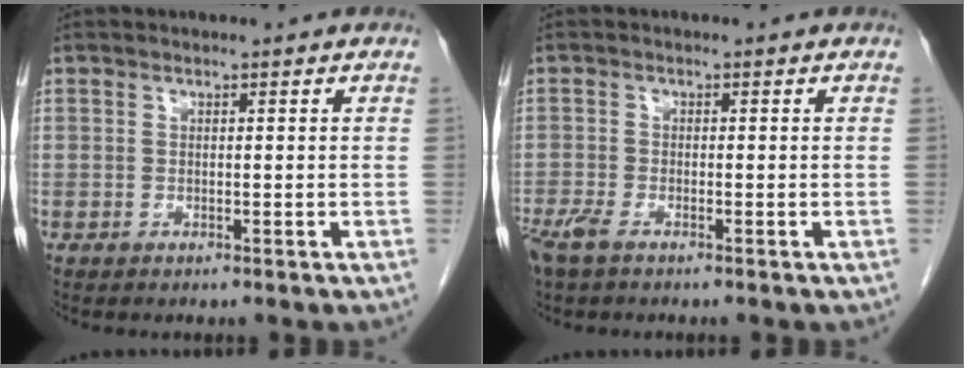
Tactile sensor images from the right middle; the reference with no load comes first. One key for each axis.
{"total": 3.2, "fx": -2.3, "fy": 0.9, "fz": 2.1, "tx": -0.049, "ty": -0.007, "tz": -0.043}